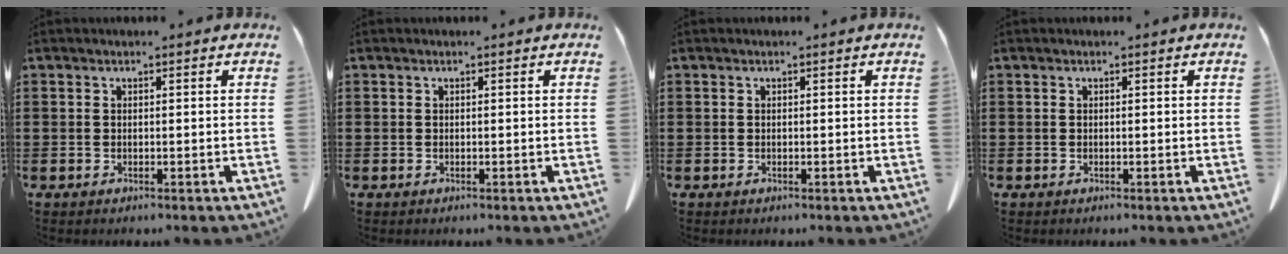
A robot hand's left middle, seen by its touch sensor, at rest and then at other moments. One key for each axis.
{"total": 0.0}
{"total": 0.0}
{"total": 0.0}